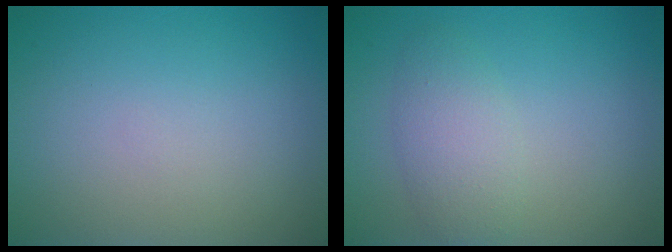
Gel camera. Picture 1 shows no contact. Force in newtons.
{"total": 2.9, "press": 2.9, "slide": 0.1}